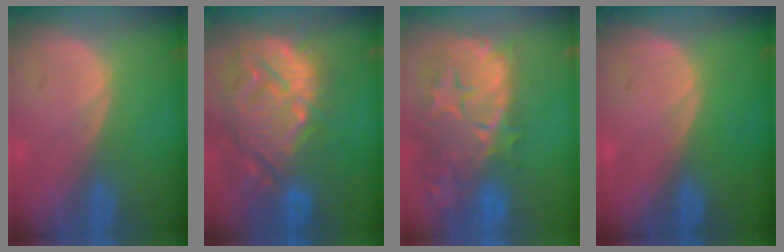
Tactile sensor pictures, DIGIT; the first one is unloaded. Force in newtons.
{"total": 14.5, "press": 12.4, "slide": 7.5}
{"total": 14.5, "press": 11.8, "slide": 8.5}
{"total": 0.0}